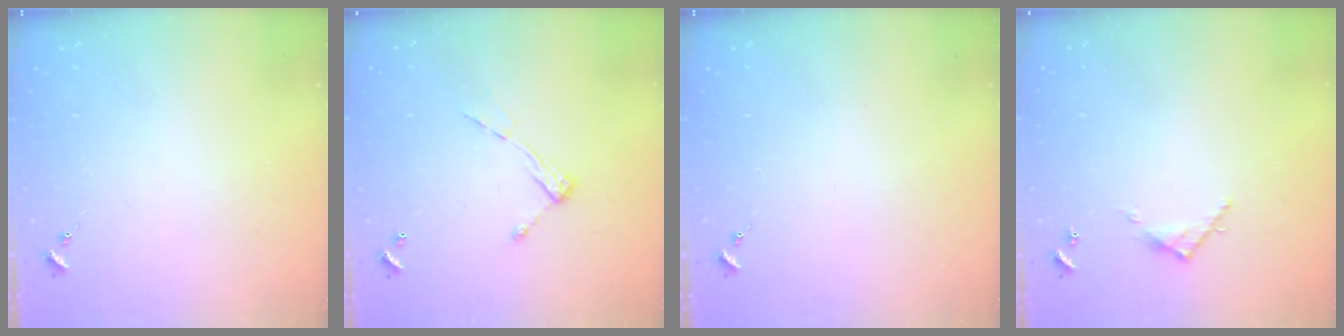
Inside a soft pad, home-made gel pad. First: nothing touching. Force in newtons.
{"total": 8.2, "press": 8.2, "slide": 0.5}
{"total": 0.0}
{"total": 5.5, "press": 5.5, "slide": 0.3}